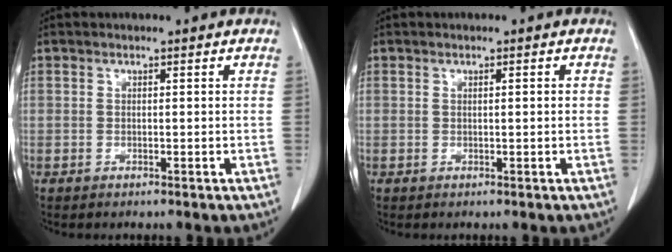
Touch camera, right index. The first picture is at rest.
{"total": 0.8, "force": [0.2, 0.0, 0.7], "torque": [-0.015, 0.001, 0.003]}